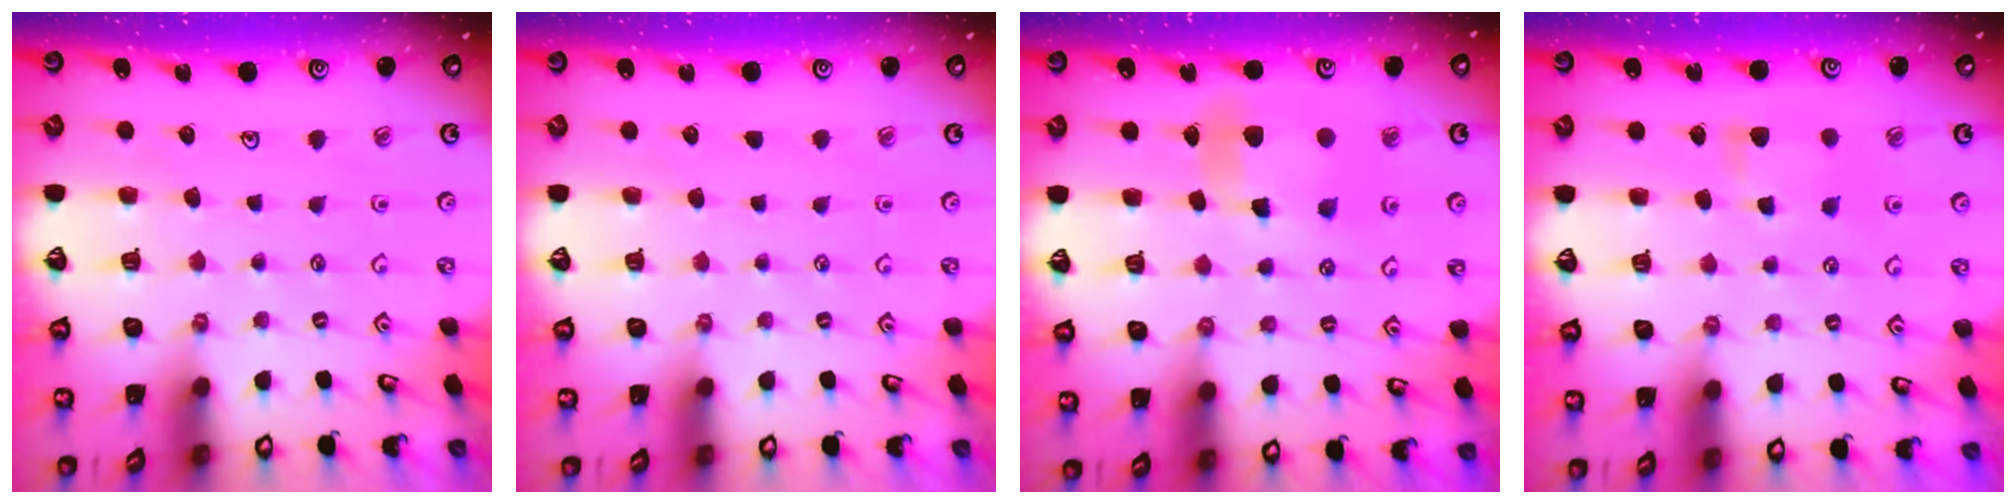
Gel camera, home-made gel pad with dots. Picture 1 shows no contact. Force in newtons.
{"total": 0.0}
{"total": 7.7, "press": 7.6, "slide": 1.1}
{"total": 5.7, "press": 5.7, "slide": 0.6}